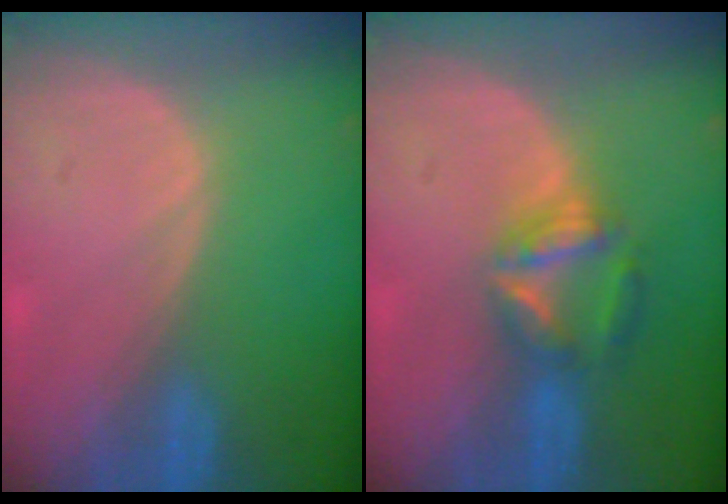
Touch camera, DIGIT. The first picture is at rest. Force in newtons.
{"total": 5.7, "press": 5.6, "slide": 1.4}